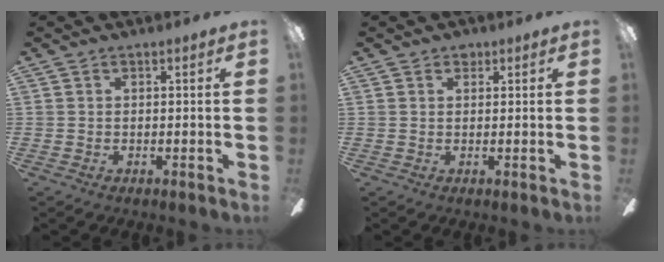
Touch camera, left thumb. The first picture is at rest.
{"total": 1.6, "force": [1.0, 1.0, 0.6], "torque": [-0.005, -0.001, 0.017]}